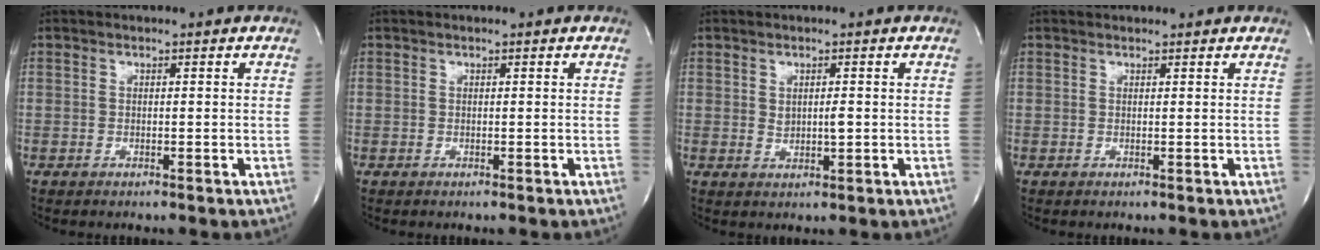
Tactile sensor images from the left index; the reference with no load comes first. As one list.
[{"total": 0.0}, {"total": 2.0, "force": [0.3, 0.8, 1.8], "torque": [-0.033, -0.003, 0.009]}, {"total": 2.0, "force": [2.0, 0.3, 0.3], "torque": [-0.011, 0.018, 0.026]}]